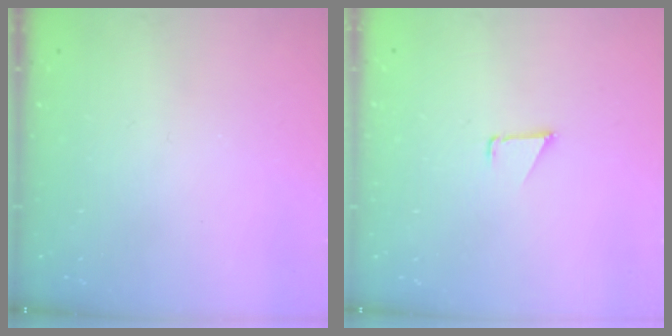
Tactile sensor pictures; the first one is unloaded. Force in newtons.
{"total": 0.7, "press": 0.7, "slide": 0.1}